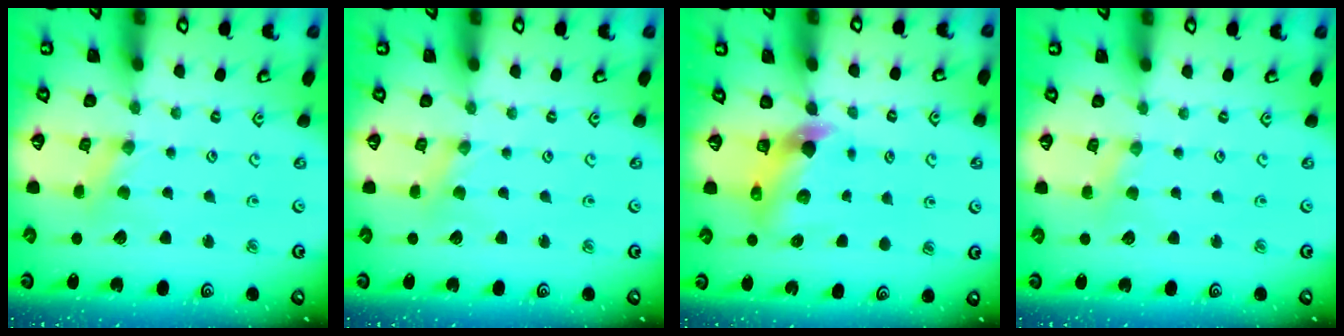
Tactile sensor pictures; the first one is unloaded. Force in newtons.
{"total": 0.0}
{"total": 6.0, "press": 5.9, "slide": 0.9}
{"total": 1.3, "press": 1.3, "slide": 0.3}